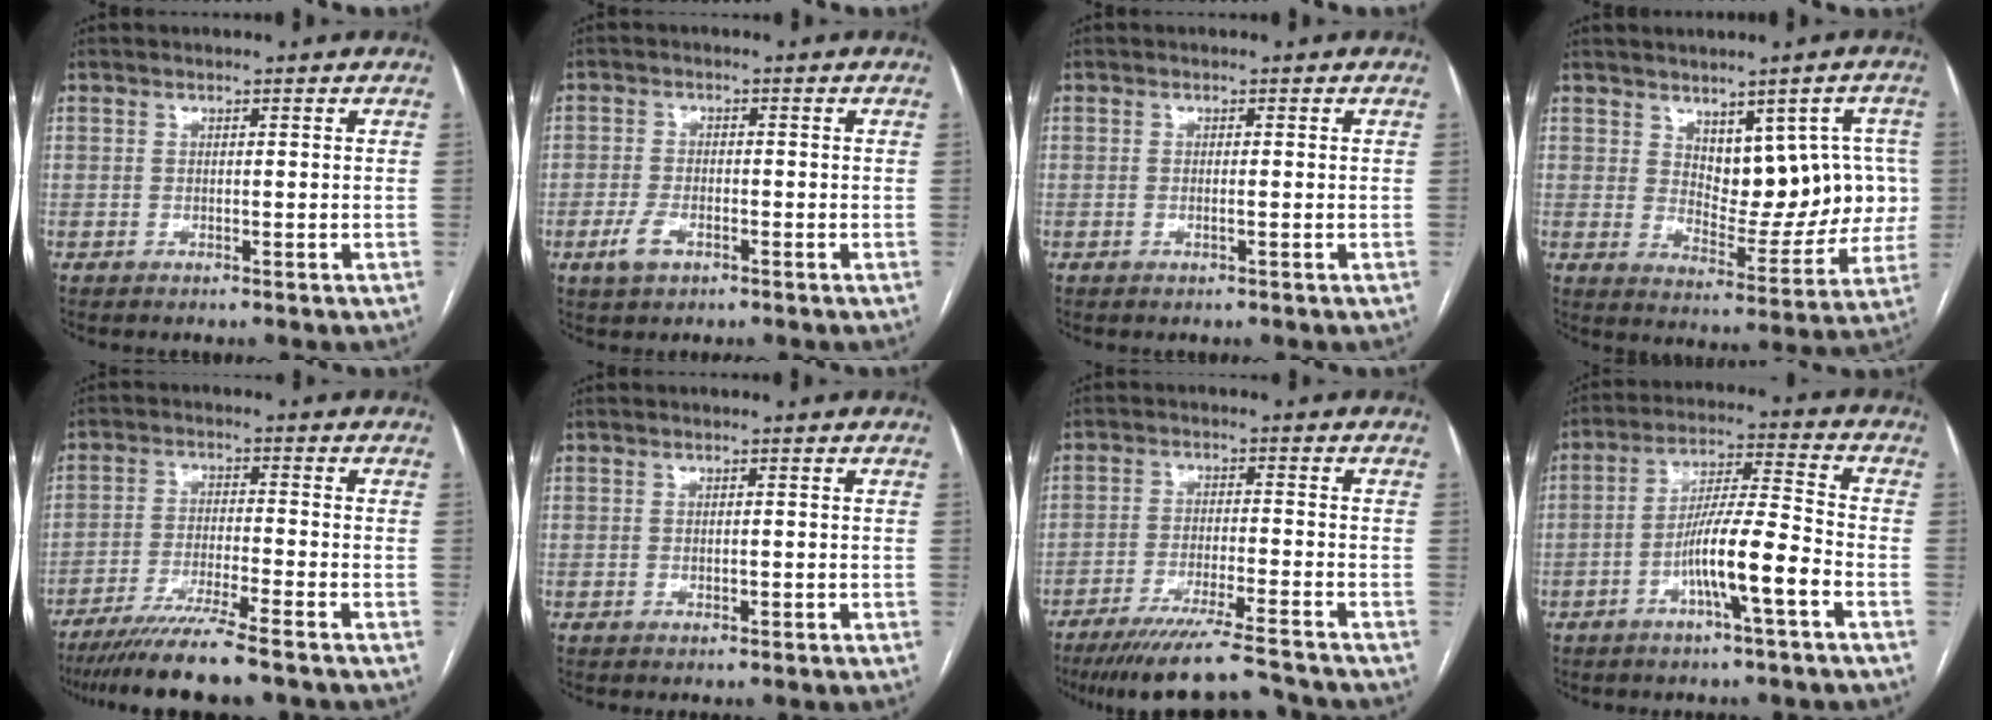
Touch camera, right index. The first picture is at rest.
{"total": 3.7, "force": [-1.8, 2.1, 2.4], "torque": [-0.053, -0.001, -0.030]}
{"total": 0.8, "force": [-0.2, 0.0, 0.7], "torque": [-0.015, 0.000, -0.002]}
{"total": 11.0, "force": [3.2, 6.2, 8.5], "torque": [-0.091, 0.014, 0.058]}
{"total": 9.6, "force": [-7.8, -0.8, 5.6], "torque": [-0.086, -0.032, -0.133]}
{"total": 0.9, "force": [-0.3, 0.4, 0.8], "torque": [-0.016, -0.001, -0.002]}
{"total": 14.2, "force": [-12.7, 0.1, 6.3], "torque": [-0.102, -0.026, -0.199]}
{"total": 10.0, "force": [-4.2, 0.2, 9.1], "torque": [-0.166, 0.012, -0.076]}